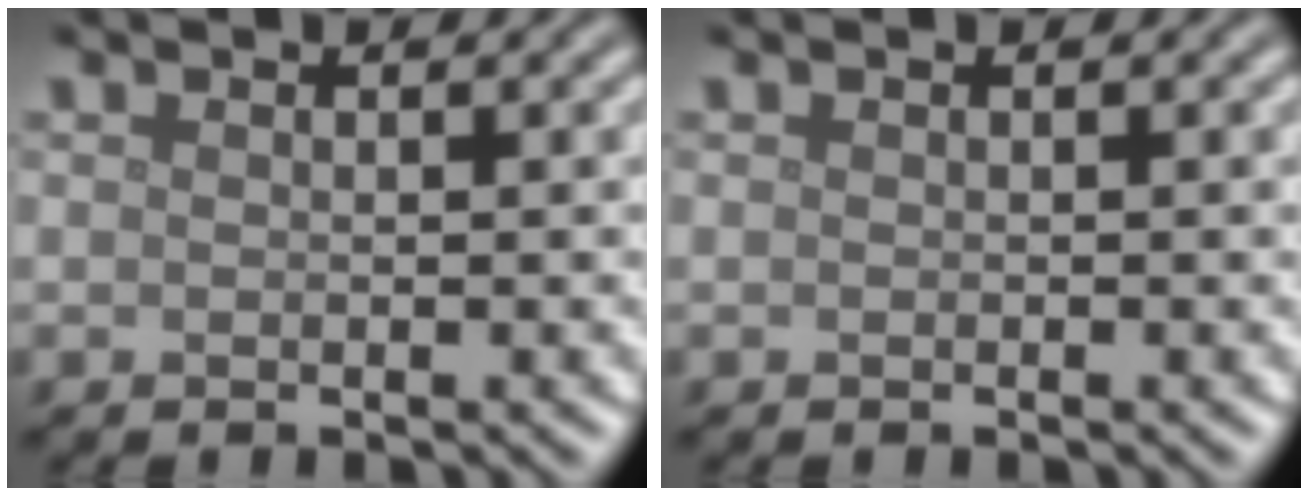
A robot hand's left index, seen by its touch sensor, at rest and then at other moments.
{"total": 0.0}